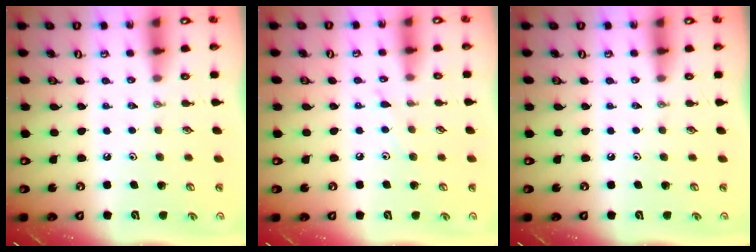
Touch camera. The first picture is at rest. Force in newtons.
{"total": 4.8, "press": 4.7, "slide": 0.3}
{"total": 0.0}